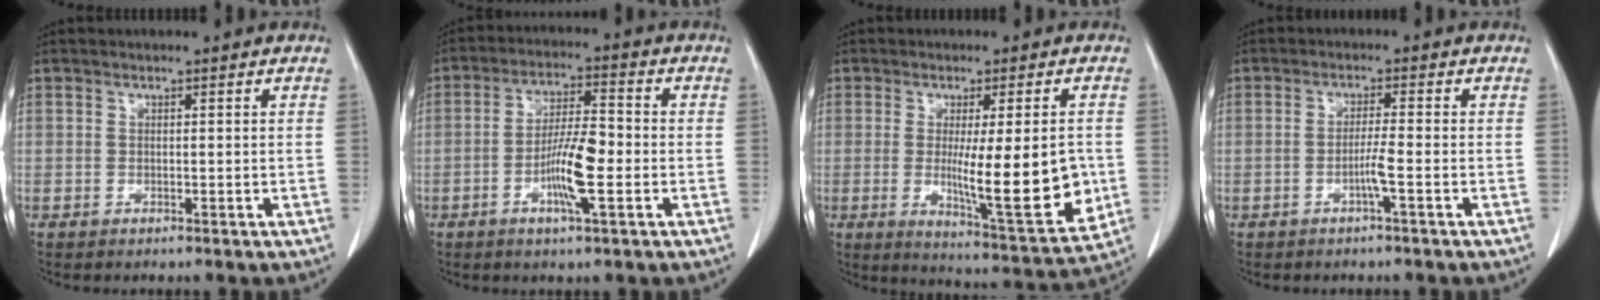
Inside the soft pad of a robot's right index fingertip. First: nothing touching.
{"total": 8.4, "force": [-2.4, 1.1, 8.0], "torque": [-0.150, 0.001, -0.047]}
{"total": 14.8, "force": [-1.2, 2.0, 14.6], "torque": [-0.209, -0.032, -0.009]}
{"total": 2.8, "force": [-1.2, -0.5, 2.4], "torque": [-0.047, -0.002, -0.025]}